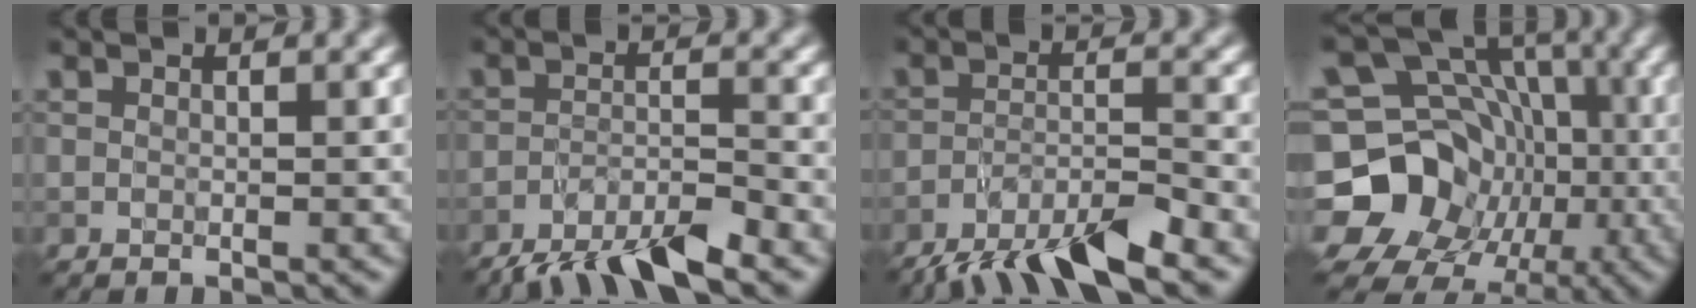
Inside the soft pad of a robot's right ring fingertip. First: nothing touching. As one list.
[{"total": 6.6, "force": [-5.2, 1.2, 3.8], "torque": [-0.060, -0.005, -0.095]}, {"total": 7.5, "force": [-5.8, 1.4, 4.5], "torque": [-0.073, -0.003, -0.105]}, {"total": 17.2, "force": [-3.5, 15.2, 7.2], "torque": [-0.148, -0.006, -0.074]}]